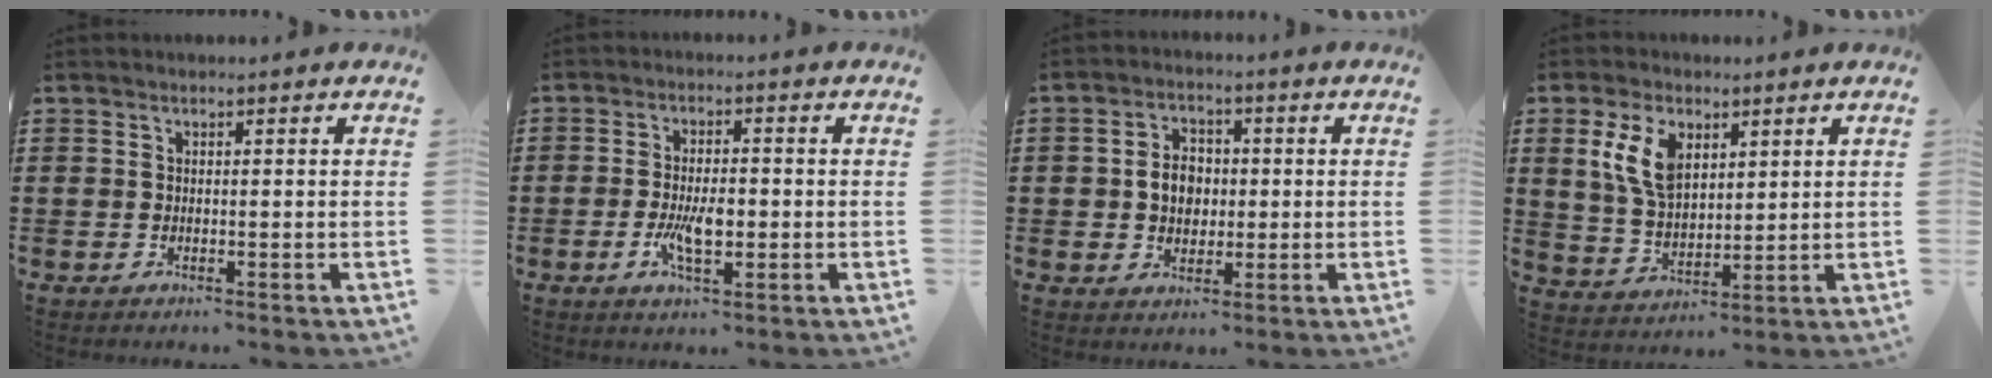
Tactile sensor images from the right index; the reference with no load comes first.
{"total": 5.7, "force": [-1.3, 2.2, 5.1], "torque": [-0.108, -0.002, -0.026]}
{"total": 4.7, "force": [-0.1, 3.6, 3.1], "torque": [-0.068, 0.013, -0.006]}
{"total": 8.3, "force": [3.4, 4.6, 6.0], "torque": [-0.139, 0.009, 0.062]}